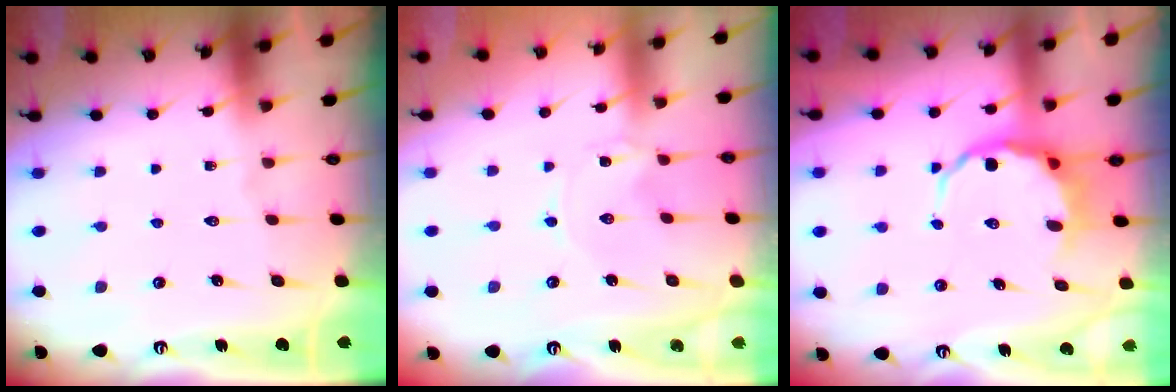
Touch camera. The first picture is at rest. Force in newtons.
{"total": 0.0}
{"total": 5.5, "press": 5.2, "slide": 1.8}